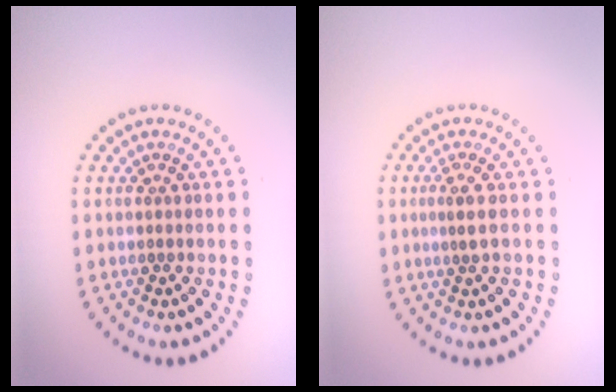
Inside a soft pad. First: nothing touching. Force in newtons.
{"total": 1.7, "press": 1.3, "slide": 1.2}